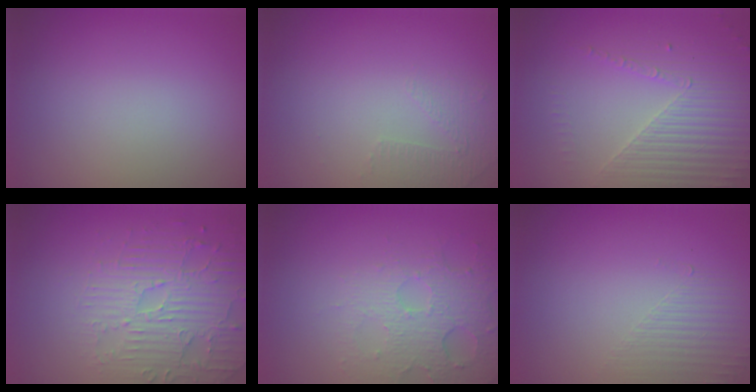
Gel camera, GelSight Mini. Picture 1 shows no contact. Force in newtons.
{"total": 1.1, "press": 0.6, "slide": 1.0}
{"total": 3.7, "press": 3.3, "slide": 1.5}
{"total": 4.7, "press": 4.0, "slide": 2.5}
{"total": 5.0, "press": 3.3, "slide": 3.8}
{"total": 1.6, "press": 0.4, "slide": 1.5}